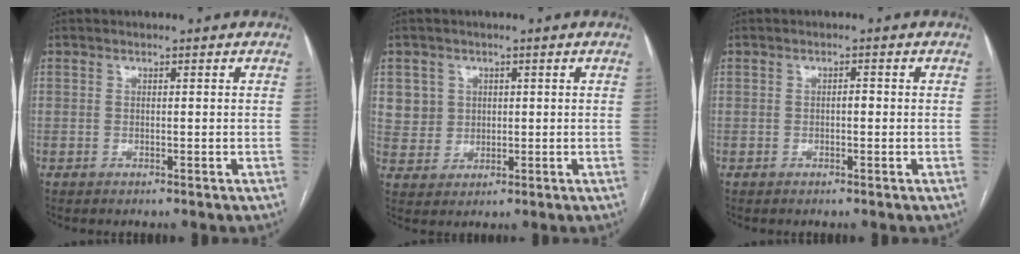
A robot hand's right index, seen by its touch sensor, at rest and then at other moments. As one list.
[{"total": 4.8, "force": [1.7, 4.5, 0.3], "torque": [-0.001, 0.010, 0.042]}, {"total": 0.9, "force": [-0.1, 0.4, 0.8], "torque": [-0.010, 0.002, -0.005]}]